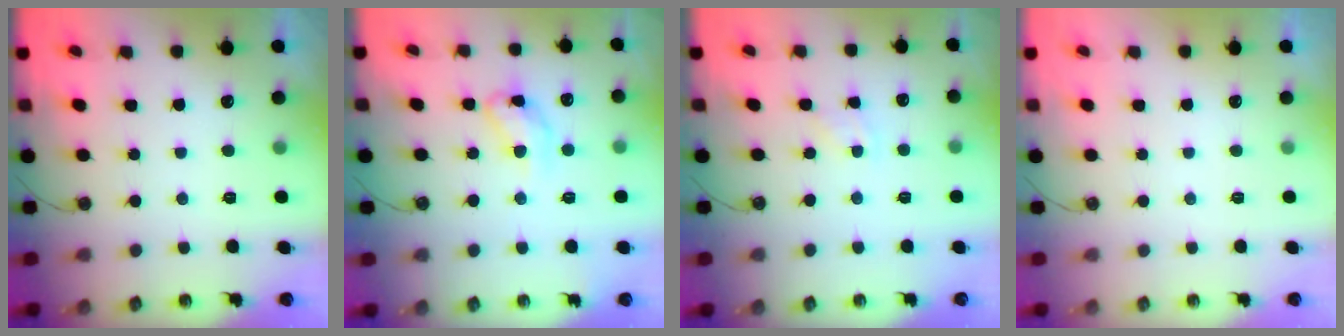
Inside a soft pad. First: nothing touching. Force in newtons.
{"total": 12.8, "press": 12.8, "slide": 1.0}
{"total": 2.0, "press": 2.0, "slide": 0.3}
{"total": 0.0}